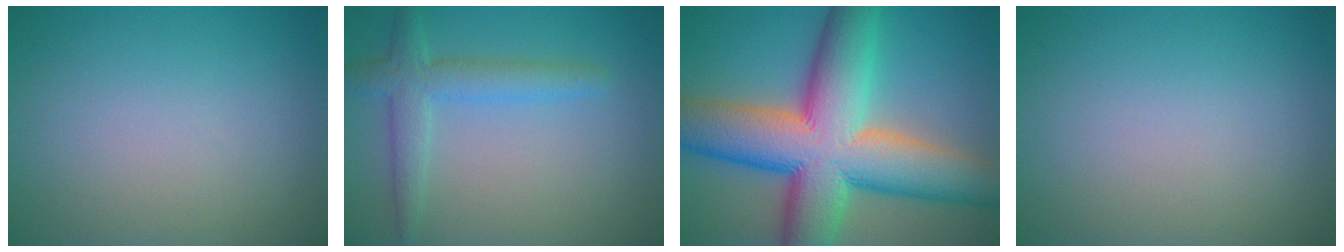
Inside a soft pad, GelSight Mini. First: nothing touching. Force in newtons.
{"total": 3.5, "press": 3.5, "slide": 0.2}
{"total": 15.7, "press": 15.7, "slide": 0.4}
{"total": 0.0}